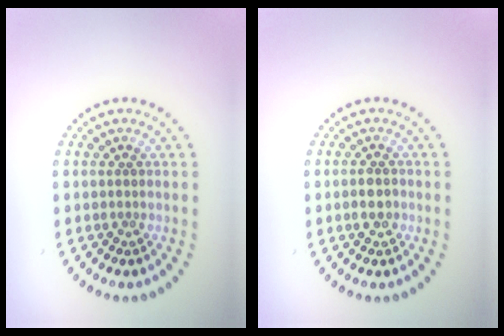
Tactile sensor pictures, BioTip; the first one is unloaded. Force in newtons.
{"total": 1.7, "press": 1.7, "slide": 0.1}